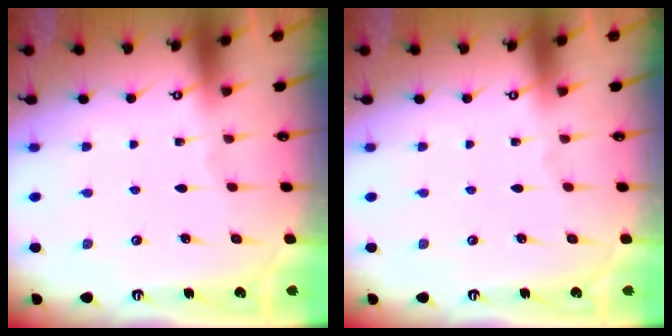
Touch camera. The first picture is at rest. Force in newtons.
{"total": 0.0}